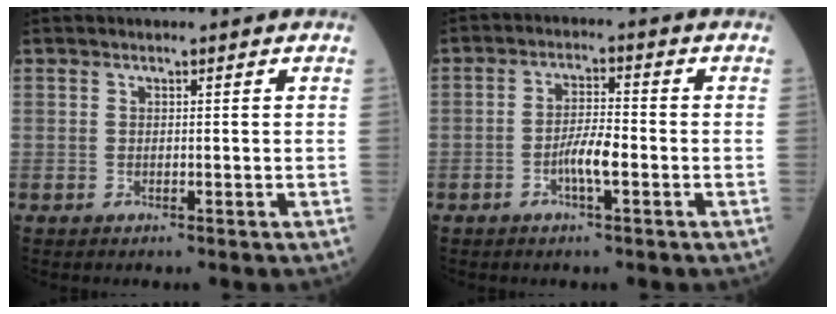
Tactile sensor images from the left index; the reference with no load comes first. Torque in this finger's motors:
{"motor_torque": [0.68, 0.25, 0.13, 0.04]}